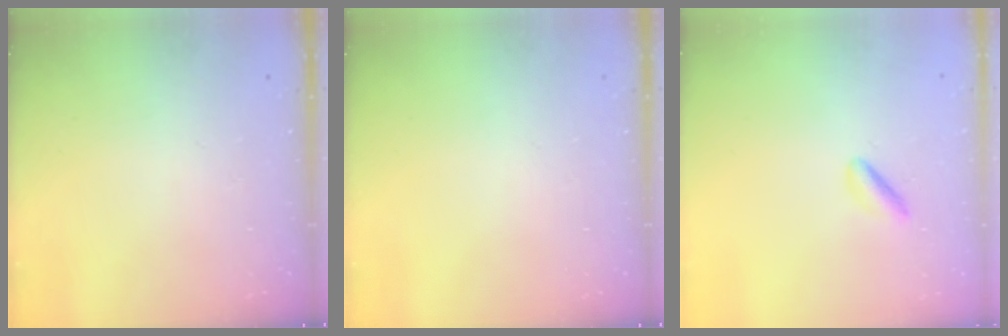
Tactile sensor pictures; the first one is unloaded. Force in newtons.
{"total": 0.0}
{"total": 2.7, "press": 2.4, "slide": 1.1}